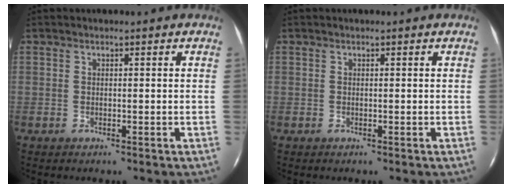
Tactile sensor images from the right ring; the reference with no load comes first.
{"total": 0.0}